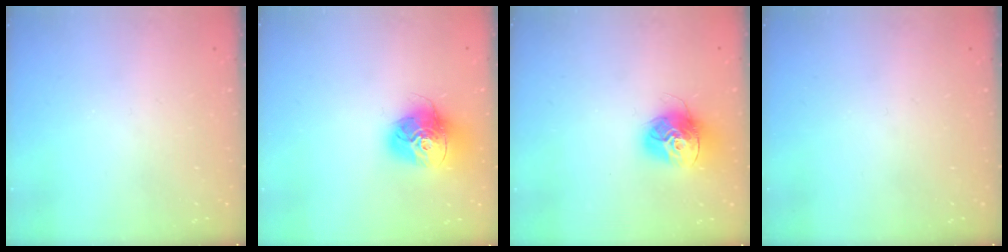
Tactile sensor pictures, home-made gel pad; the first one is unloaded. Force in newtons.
{"total": 15.3, "press": 15.2, "slide": 1.8}
{"total": 14.5, "press": 14.4, "slide": 1.4}
{"total": 0.0}